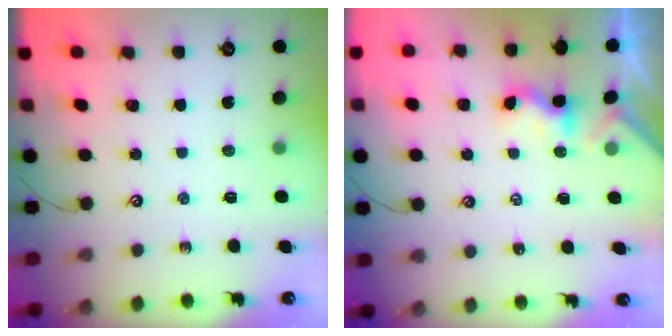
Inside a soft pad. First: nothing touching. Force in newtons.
{"total": 1.8, "press": 1.7, "slide": 0.5}